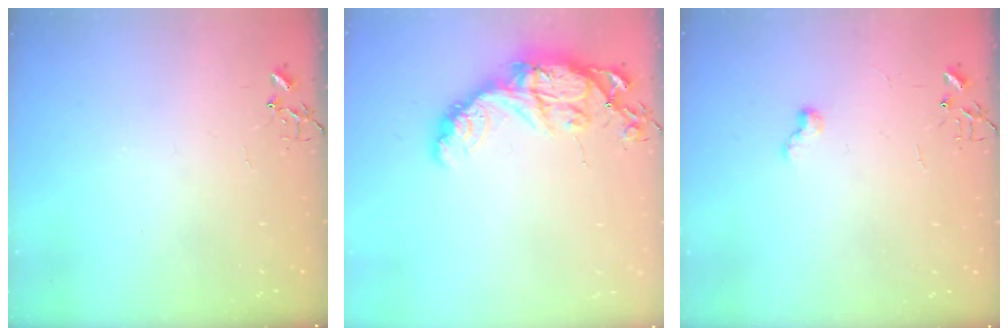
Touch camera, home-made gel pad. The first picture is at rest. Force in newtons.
{"total": 14.7, "press": 14.6, "slide": 0.7}
{"total": 5.1, "press": 5.0, "slide": 0.6}